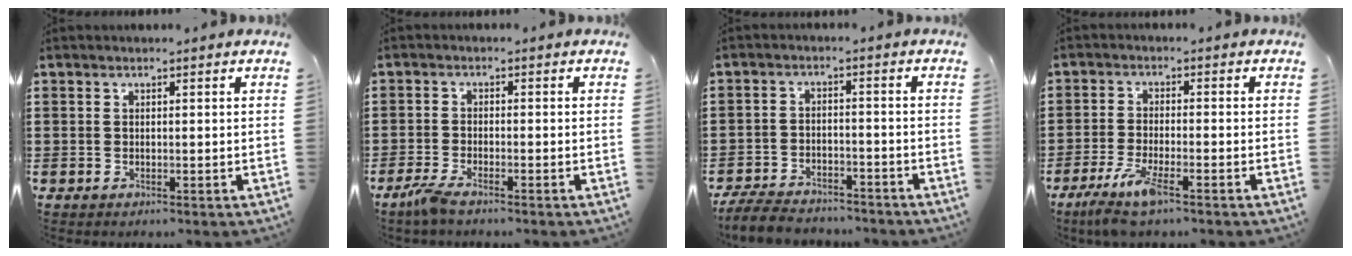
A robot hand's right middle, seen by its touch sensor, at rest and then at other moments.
{"total": 2.8, "force": [-2.1, 0.3, 1.7], "torque": [-0.051, -0.007, -0.046]}
{"total": 5.6, "force": [-5.4, 1.1, 1.3], "torque": [-0.029, 0.008, -0.108]}
{"total": 5.6, "force": [-3.9, 0.6, 4.0], "torque": [-0.090, -0.018, -0.075]}